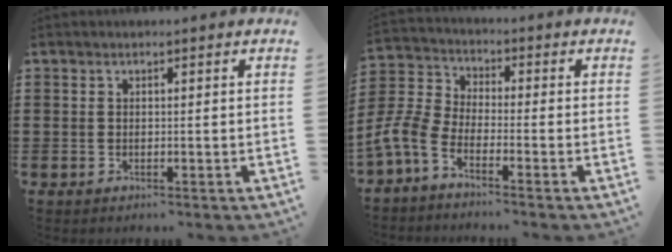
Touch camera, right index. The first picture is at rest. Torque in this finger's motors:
{"motor_torque": [1.51, 0.62, 0.29, 0.06]}